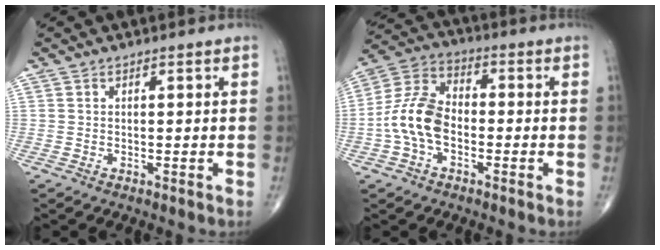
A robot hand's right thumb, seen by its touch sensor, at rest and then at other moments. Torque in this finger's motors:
{"motor_torque": [1.40, 1.46, 0.57, -0.62, 0.23]}